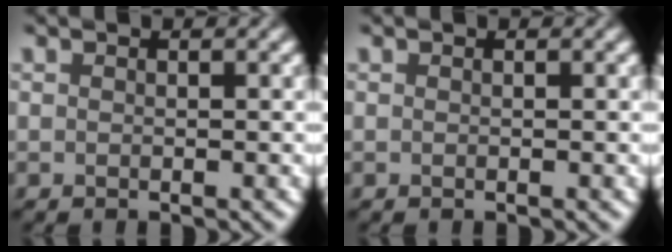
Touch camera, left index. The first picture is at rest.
{"total": 0.0}